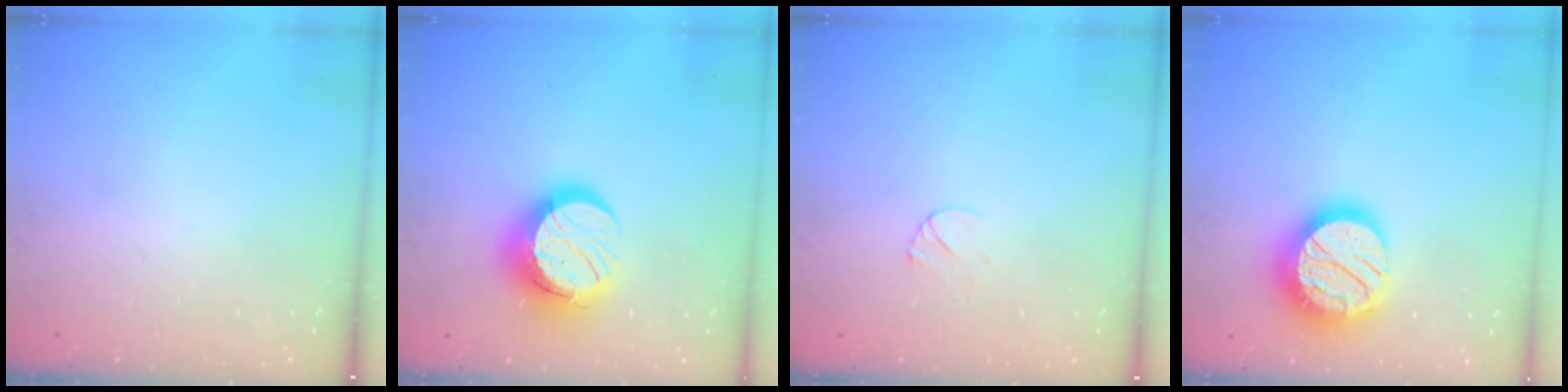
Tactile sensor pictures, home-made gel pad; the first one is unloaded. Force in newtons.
{"total": 14.4, "press": 14.3, "slide": 1.3}
{"total": 4.2, "press": 4.2, "slide": 0.4}
{"total": 21.0, "press": 20.9, "slide": 1.4}